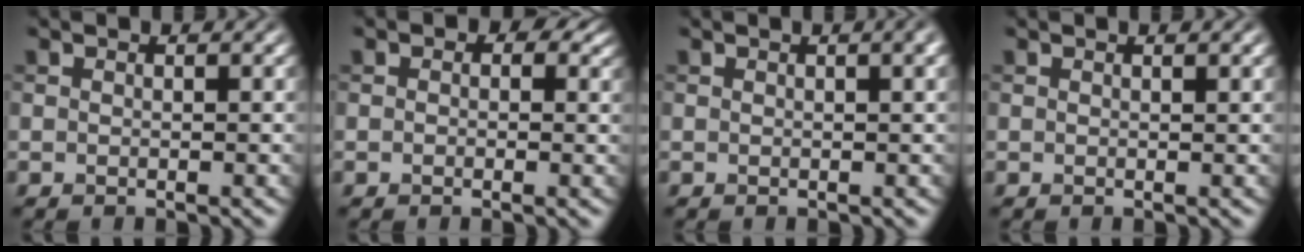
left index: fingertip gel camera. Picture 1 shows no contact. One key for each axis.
{"total": 3.0, "fx": 1.1, "fy": 2.0, "fz": 1.9, "tx": -0.006, "ty": 0.002, "tz": -0.001}
{"total": 2.9, "fx": 1.1, "fy": 1.0, "fz": 2.4, "tx": -0.016, "ty": 0.006, "tz": 0.011}
{"total": 0.8, "fx": 0.5, "fy": 0.1, "fz": 0.6, "tx": -0.009, "ty": 0.004, "tz": 0.009}